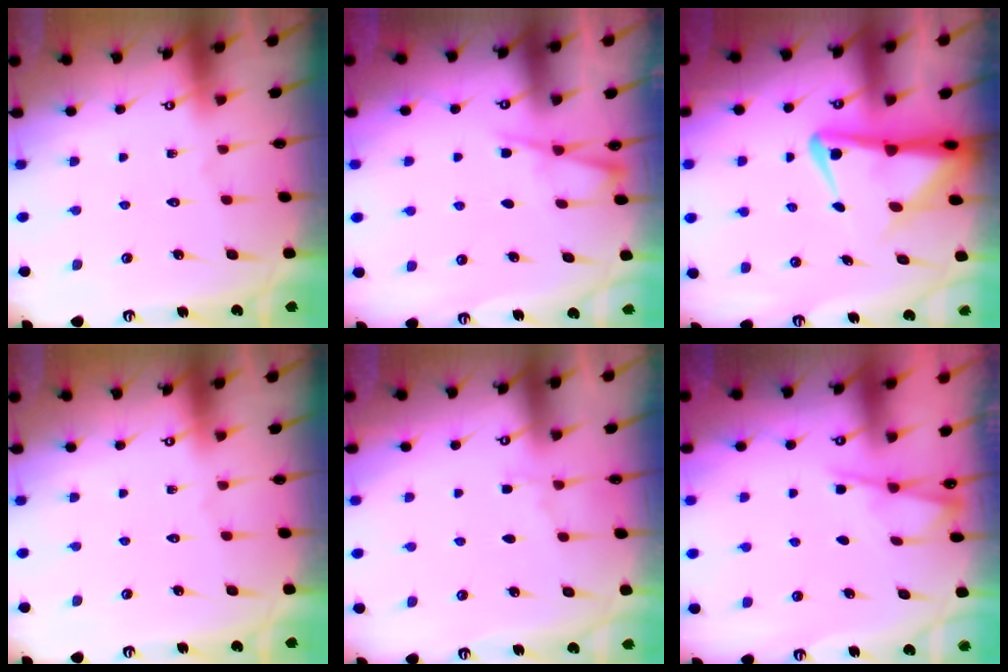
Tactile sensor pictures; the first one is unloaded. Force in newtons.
{"total": 3.1, "press": 3.1, "slide": 0.5}
{"total": 6.8, "press": 6.7, "slide": 1.4}
{"total": 0.0}
{"total": 2.6, "press": 2.6, "slide": 0.4}
{"total": 2.4, "press": 2.4, "slide": 0.5}